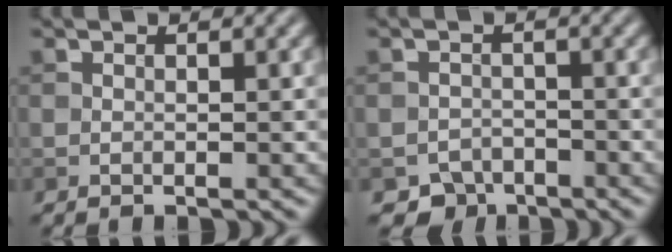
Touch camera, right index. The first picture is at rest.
{"total": 2.6, "force": [-2.1, 1.6, 0.3], "torque": [0.006, 0.001, -0.040]}